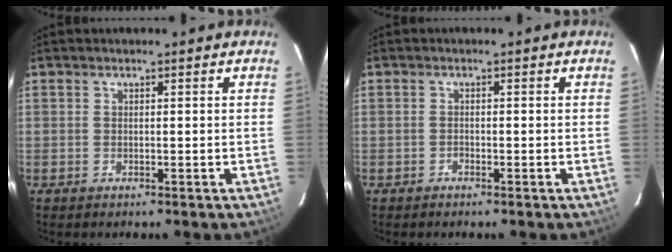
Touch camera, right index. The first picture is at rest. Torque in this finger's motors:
{"motor_torque": [0.09, 0.04, -0.04, -0.03]}